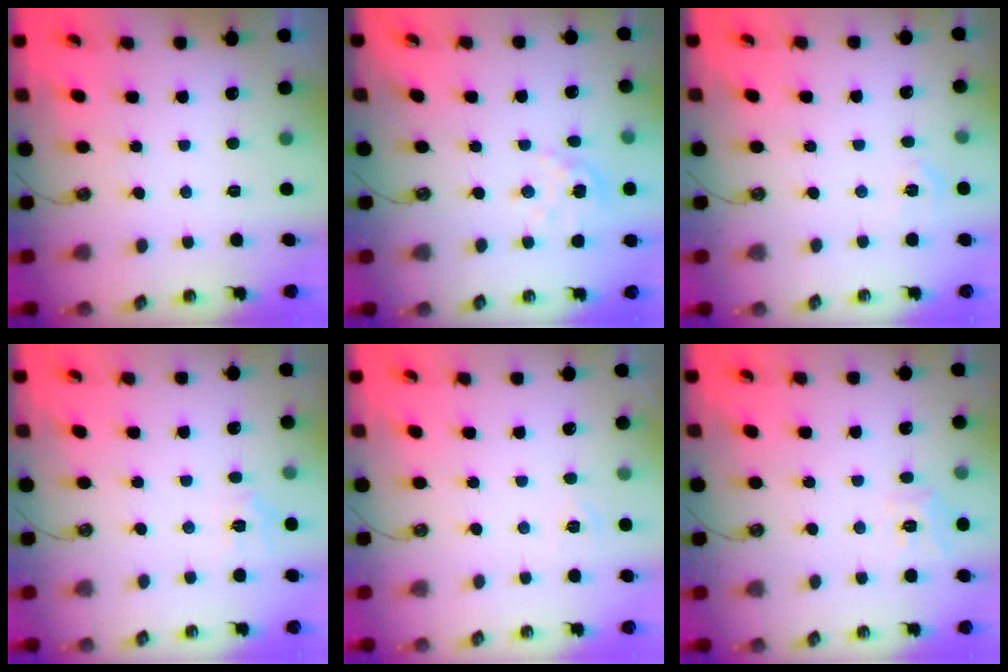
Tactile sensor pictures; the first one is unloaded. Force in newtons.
{"total": 5.9, "press": 5.9, "slide": 0.5}
{"total": 3.2, "press": 3.1, "slide": 0.5}
{"total": 5.9, "press": 5.9, "slide": 0.7}
{"total": 3.2, "press": 3.2, "slide": 0.4}
{"total": 9.4, "press": 9.3, "slide": 0.8}